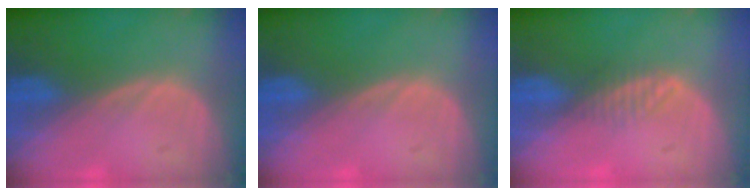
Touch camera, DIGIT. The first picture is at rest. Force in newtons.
{"total": 0.0}
{"total": 2.0, "press": 1.8, "slide": 0.8}